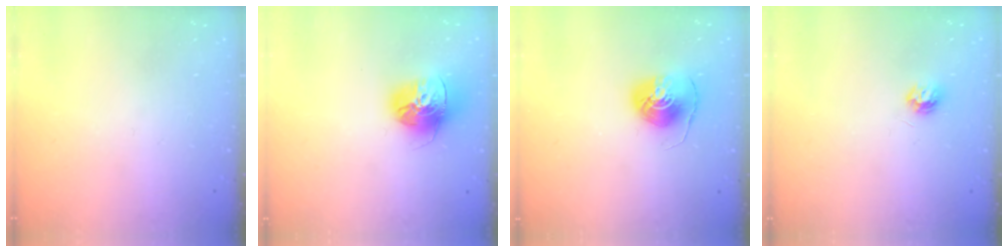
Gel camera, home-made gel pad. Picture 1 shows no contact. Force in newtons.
{"total": 16.4, "press": 16.3, "slide": 1.8}
{"total": 8.8, "press": 8.7, "slide": 0.7}
{"total": 5.7, "press": 5.6, "slide": 0.7}